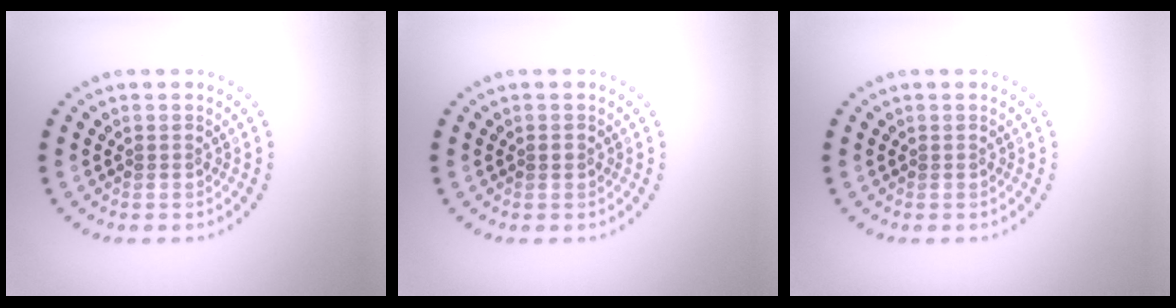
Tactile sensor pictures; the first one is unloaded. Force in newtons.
{"total": 0.5, "press": 0.5, "slide": 0.2}
{"total": 0.0}